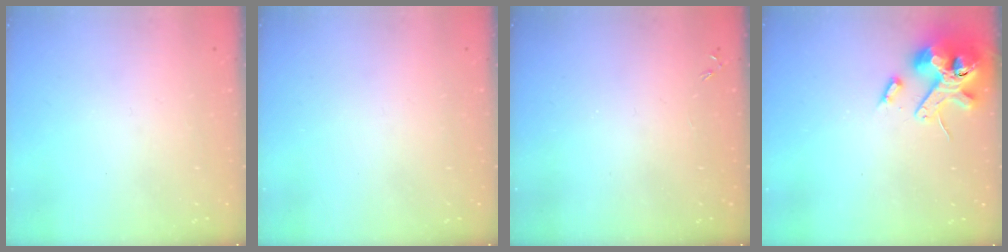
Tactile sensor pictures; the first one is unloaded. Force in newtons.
{"total": 0.0}
{"total": 0.0}
{"total": 13.6, "press": 13.5, "slide": 2.1}